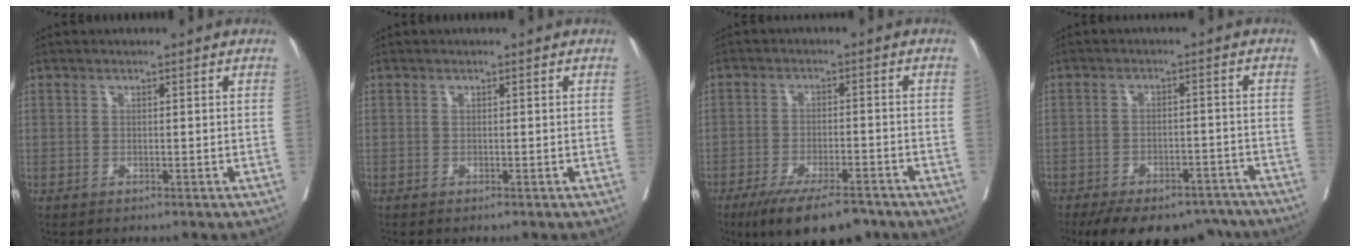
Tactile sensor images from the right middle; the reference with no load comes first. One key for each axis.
{"total": 0.0}
{"total": 11.0, "fx": -8.4, "fy": 3.0, "fz": 6.5, "tx": -0.103, "ty": -0.017, "tz": -0.134}
{"total": 17.1, "fx": -13.8, "fy": 7.6, "fz": 6.7, "tx": -0.124, "ty": 0.004, "tz": -0.178}